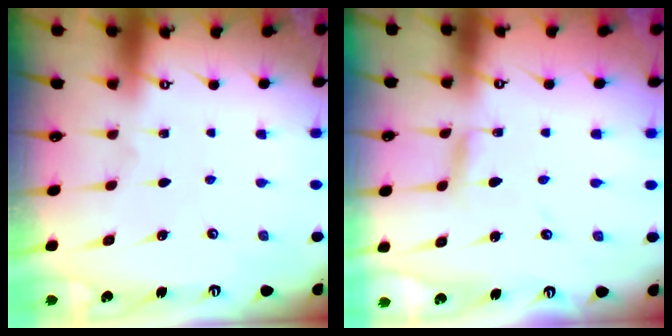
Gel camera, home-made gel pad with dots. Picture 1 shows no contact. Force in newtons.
{"total": 2.5, "press": 2.5, "slide": 0.2}